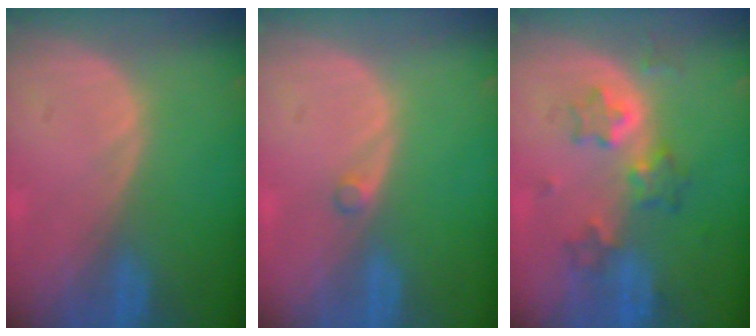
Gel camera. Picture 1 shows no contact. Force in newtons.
{"total": 0.9, "press": 0.9, "slide": 0.2}
{"total": 5.8, "press": 5.7, "slide": 1.2}